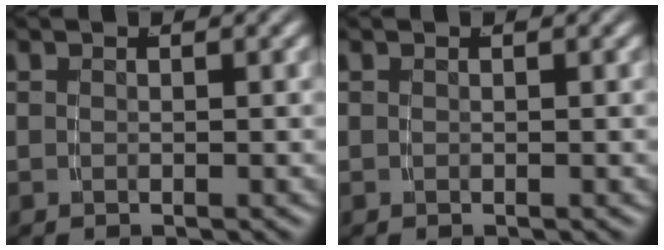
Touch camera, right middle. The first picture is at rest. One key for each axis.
{"total": 0.0}